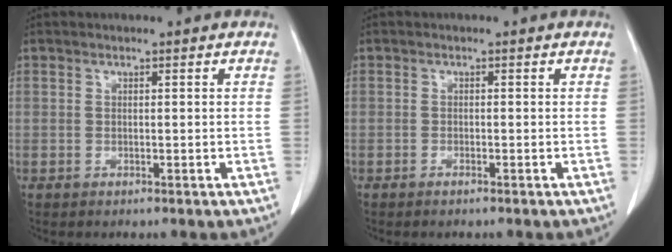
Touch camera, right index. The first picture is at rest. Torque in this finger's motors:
{"motor_torque": [0.03, 0.05, 0.06, 0.01]}